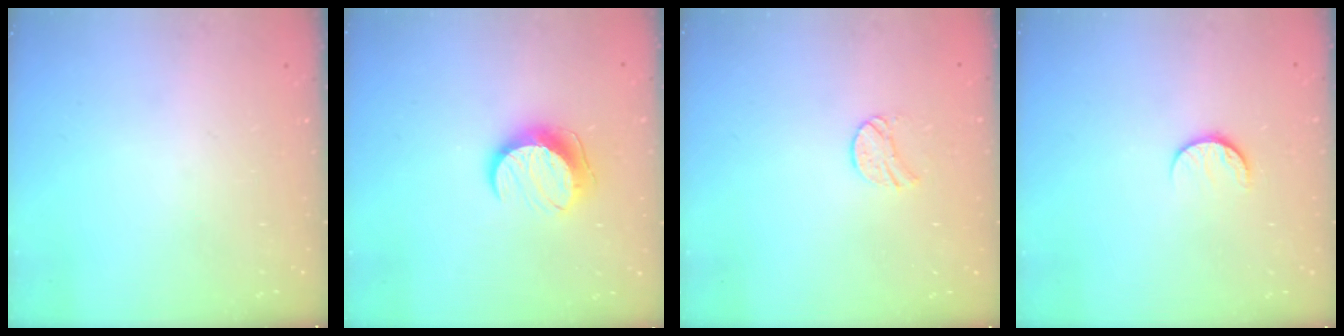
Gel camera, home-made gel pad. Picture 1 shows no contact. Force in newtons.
{"total": 10.3, "press": 10.3, "slide": 0.1}
{"total": 7.8, "press": 7.8, "slide": 0.4}
{"total": 7.4, "press": 7.3, "slide": 0.7}